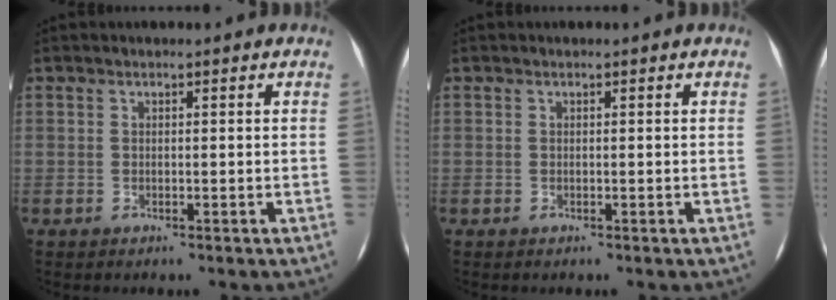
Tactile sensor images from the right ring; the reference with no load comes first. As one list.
[{"total": 0.0}]